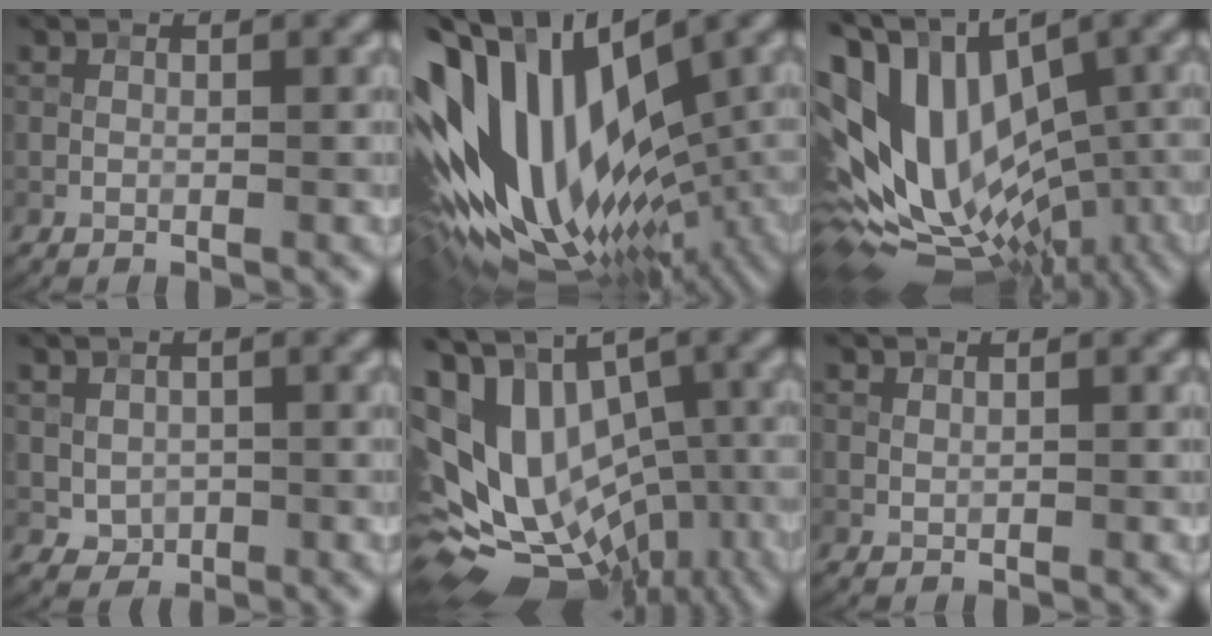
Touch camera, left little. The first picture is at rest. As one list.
[{"total": 16.9, "force": [0.0, 10.3, 13.3], "torque": [-0.274, -0.010, 0.016]}, {"total": 16.2, "force": [1.5, 9.7, 12.9], "torque": [-0.236, 0.004, 0.054]}, {"total": 1.8, "force": [0.0, 1.6, 0.9], "torque": [-0.017, -0.005, 0.002]}, {"total": 15.4, "force": [0.1, 10.2, 11.6], "torque": [-0.210, -0.004, 0.068]}, {"total": 0.0}]